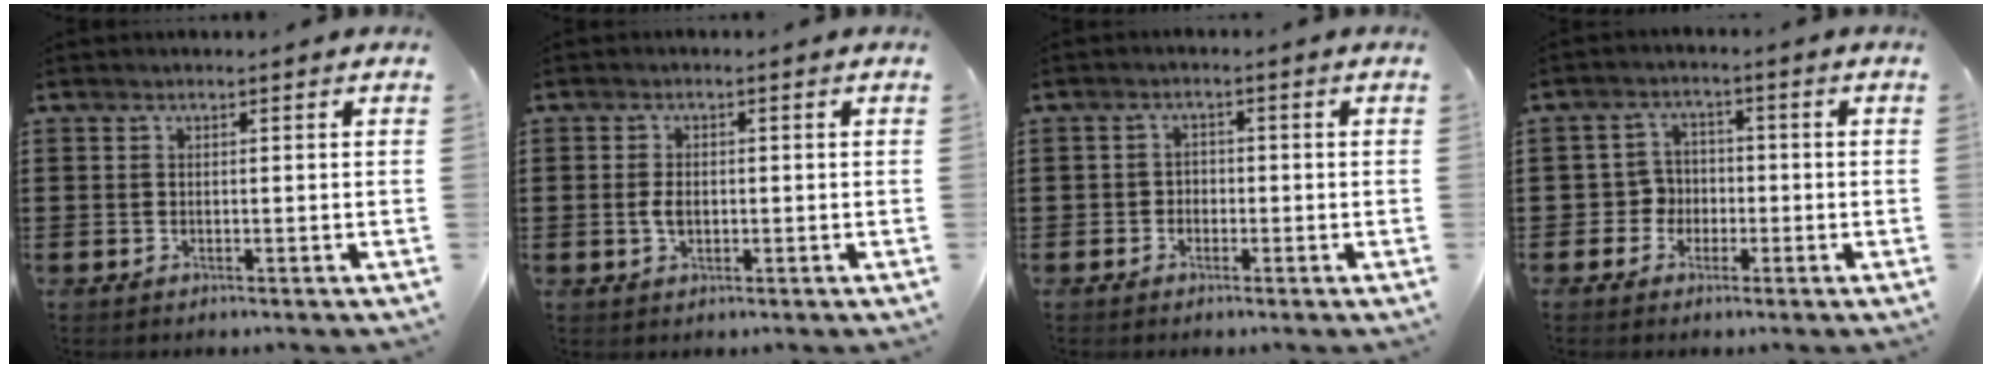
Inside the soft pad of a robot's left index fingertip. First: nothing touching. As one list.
[{"total": 2.6, "force": [-0.1, 1.5, 2.1], "torque": [-0.049, 0.001, -0.005]}, {"total": 1.7, "force": [-1.0, 1.3, 0.3], "torque": [-0.012, 0.004, -0.024]}, {"total": 3.9, "force": [-1.4, 3.5, 1.0], "torque": [-0.032, 0.008, -0.032]}]